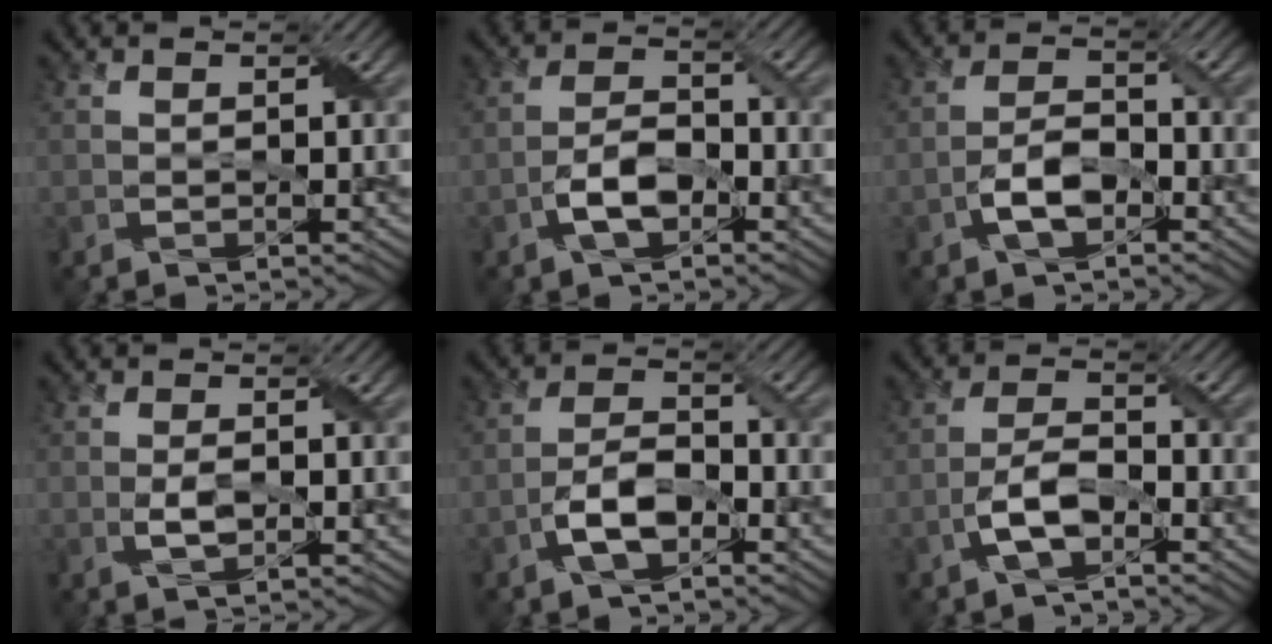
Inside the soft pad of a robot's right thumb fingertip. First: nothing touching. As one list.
[{"total": 4.9, "force": [-2.3, 2.4, 3.7], "torque": [-0.076, 0.007, -0.047]}, {"total": 4.8, "force": [-2.3, 2.3, 3.5], "torque": [-0.073, 0.007, -0.047]}, {"total": 2.1, "force": [-0.4, 0.9, 1.8], "torque": [-0.042, -0.001, -0.005]}, {"total": 5.5, "force": [-2.6, 2.4, 4.1], "torque": [-0.085, 0.008, -0.055]}, {"total": 5.0, "force": [-2.5, 1.9, 3.8], "torque": [-0.081, 0.009, -0.055]}]